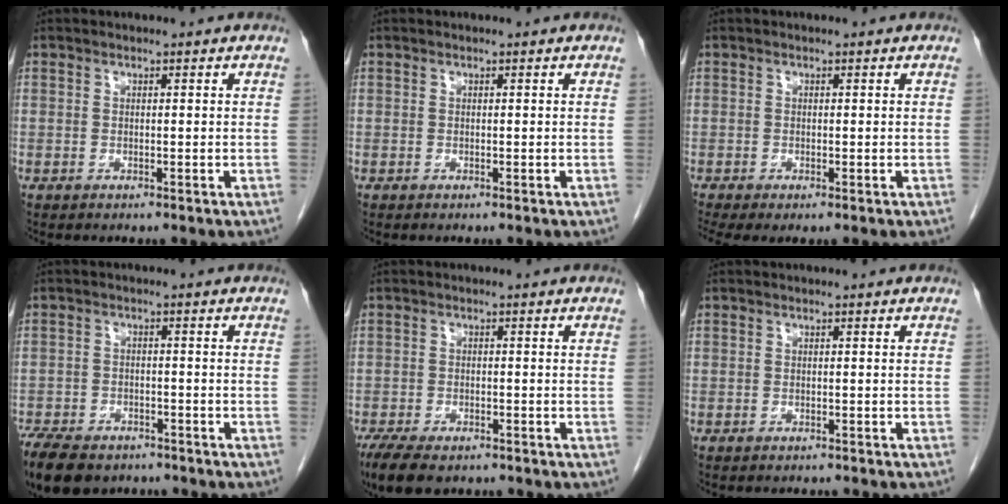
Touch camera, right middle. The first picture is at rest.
{"total": 0.0}
{"total": 3.0, "force": [-1.9, 0.8, 2.2], "torque": [-0.038, -0.011, -0.034]}
{"total": 13.2, "force": [-9.6, 6.7, 6.2], "torque": [-0.137, -0.012, -0.142]}
{"total": 8.2, "force": [-6.1, 3.2, 4.5], "torque": [-0.074, -0.012, -0.094]}
{"total": 2.9, "force": [-2.7, 0.6, 0.8], "torque": [-0.010, -0.003, -0.032]}